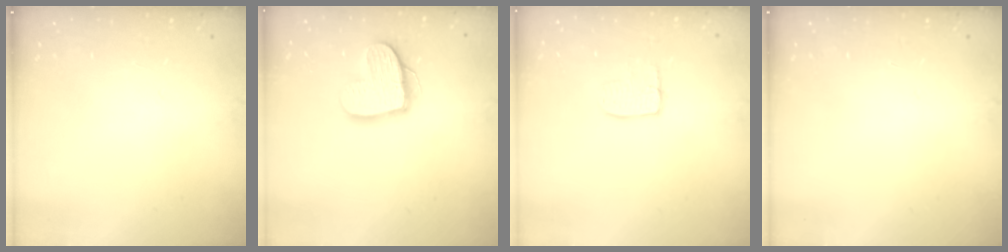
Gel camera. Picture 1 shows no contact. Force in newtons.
{"total": 15.0, "press": 15.0, "slide": 1.1}
{"total": 7.0, "press": 7.0, "slide": 0.4}
{"total": 0.0}